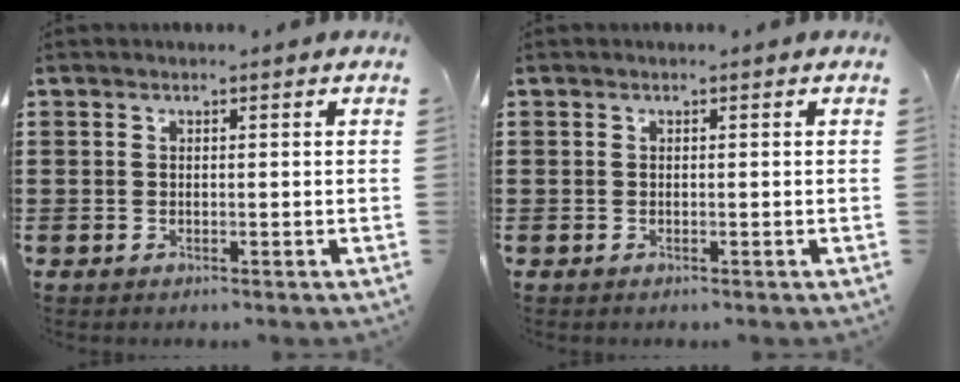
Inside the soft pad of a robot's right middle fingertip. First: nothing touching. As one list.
[{"total": 0.0}]